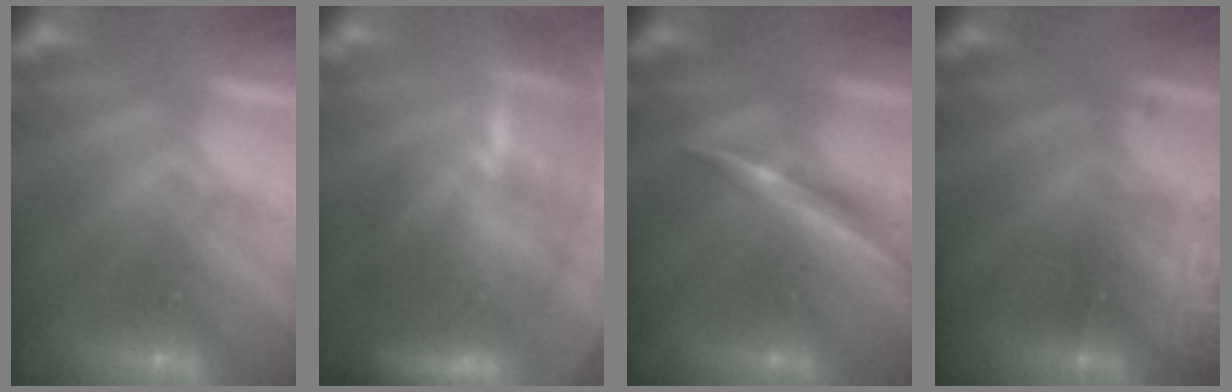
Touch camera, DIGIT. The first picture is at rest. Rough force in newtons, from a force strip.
{"total": 7.8}
{"total": 1.9}
{"total": 2.9}